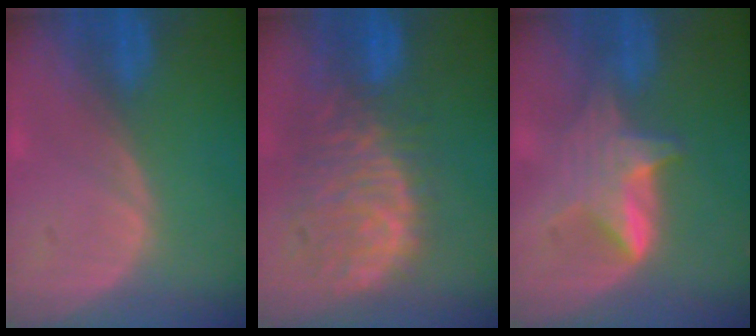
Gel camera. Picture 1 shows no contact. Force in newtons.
{"total": 11.3, "press": 9.7, "slide": 5.8}
{"total": 6.1, "press": 5.7, "slide": 2.1}